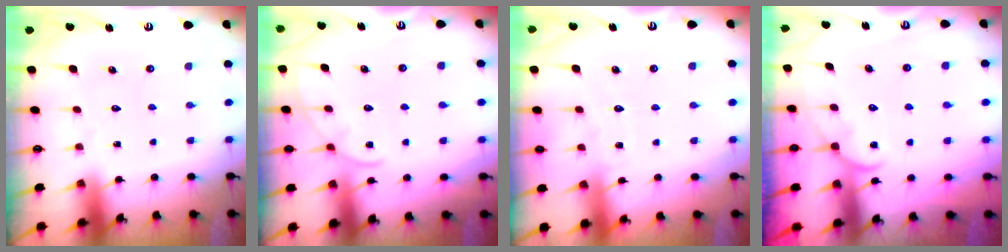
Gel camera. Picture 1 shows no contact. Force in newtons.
{"total": 4.9, "press": 4.9, "slide": 0.4}
{"total": 3.4, "press": 3.4, "slide": 0.4}
{"total": 5.5, "press": 5.5, "slide": 0.6}